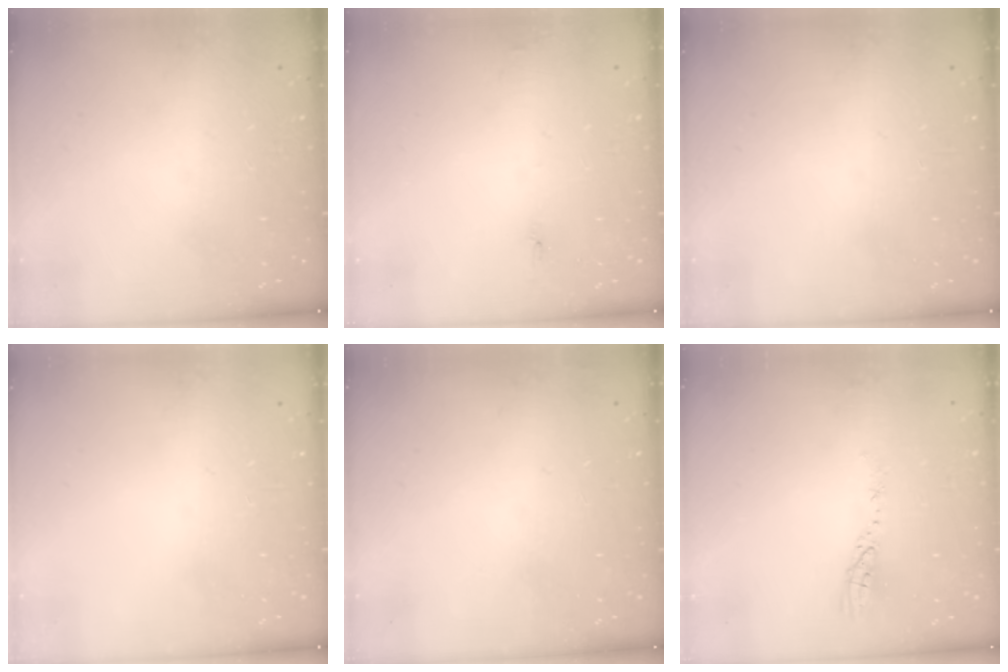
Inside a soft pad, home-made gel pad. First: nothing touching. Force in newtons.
{"total": 4.8, "press": 4.6, "slide": 1.4}
{"total": 0.0}
{"total": 0.0}
{"total": 2.2, "press": 2.1, "slide": 0.8}
{"total": 3.7, "press": 3.7, "slide": 0.3}